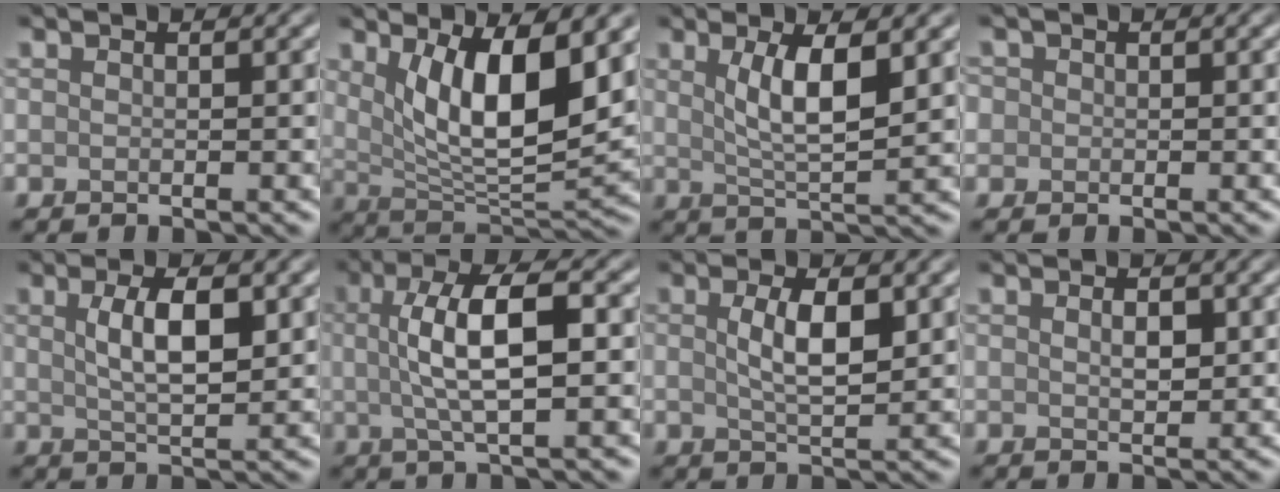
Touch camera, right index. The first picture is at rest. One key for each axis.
{"total": 8.4, "fx": 2.7, "fy": 3.2, "fz": 7.2, "tx": -0.131, "ty": -0.022, "tz": 0.056}
{"total": 4.8, "fx": 1.6, "fy": 1.3, "fz": 4.3, "tx": -0.081, "ty": -0.006, "tz": 0.031}
{"total": 1.3, "fx": 0.2, "fy": 1.3, "fz": 0.3, "tx": -0.002, "ty": 0.003, "tz": -0.006}
{"total": 4.5, "fx": 1.2, "fy": 1.5, "fz": 4.1, "tx": -0.081, "ty": 0.001, "tz": 0.024}
{"total": 6.6, "fx": 0.7, "fy": 1.9, "fz": 6.3, "tx": -0.116, "ty": 0.009, "tz": 0.009}
{"total": 3.7, "fx": 0.8, "fy": 1.3, "fz": 3.4, "tx": -0.071, "ty": -0.001, "tz": 0.017}
{"total": 1.3, "fx": 0.4, "fy": 0.6, "fz": 1.1, "tx": -0.022, "ty": -0.002, "tz": 0.011}